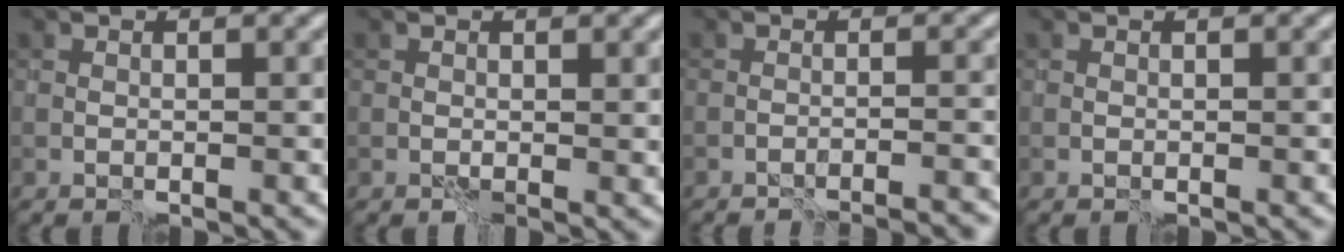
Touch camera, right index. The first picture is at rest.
{"total": 1.1, "force": [0.4, 0.7, 0.8], "torque": [-0.012, -0.003, 0.009]}
{"total": 4.7, "force": [-4.7, -0.3, 0.3], "torque": [0.007, 0.016, -0.057]}
{"total": 0.0}